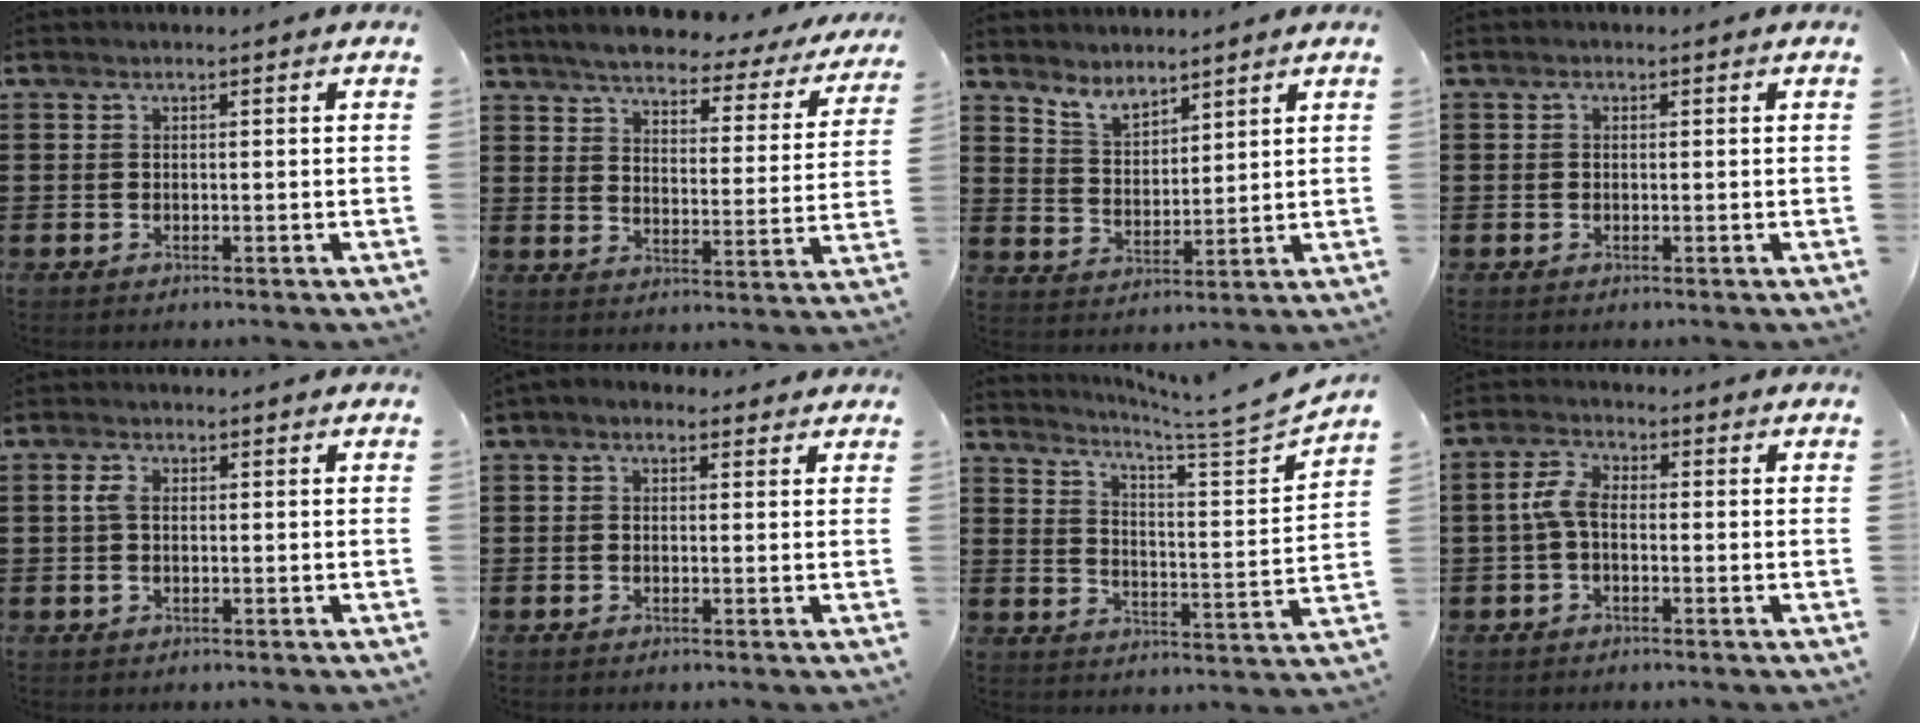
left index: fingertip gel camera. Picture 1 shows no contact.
{"total": 4.6, "force": [4.3, 0.6, 1.5], "torque": [-0.054, -0.028, 0.068]}
{"total": 4.8, "force": [4.5, 1.5, 0.8], "torque": [-0.032, -0.010, 0.085]}
{"total": 0.7, "force": [-0.2, 0.5, 0.4], "torque": [-0.008, 0.003, -0.005]}
{"total": 2.8, "force": [0.1, 1.6, 2.3], "torque": [-0.062, 0.002, -0.004]}
{"total": 1.4, "force": [0.3, 1.1, 0.8], "torque": [-0.019, 0.008, 0.004]}
{"total": 4.9, "force": [4.3, -1.5, 1.8], "torque": [-0.049, -0.051, 0.061]}
{"total": 4.7, "force": [-0.7, 2.4, 4.0], "torque": [-0.104, 0.000, -0.022]}